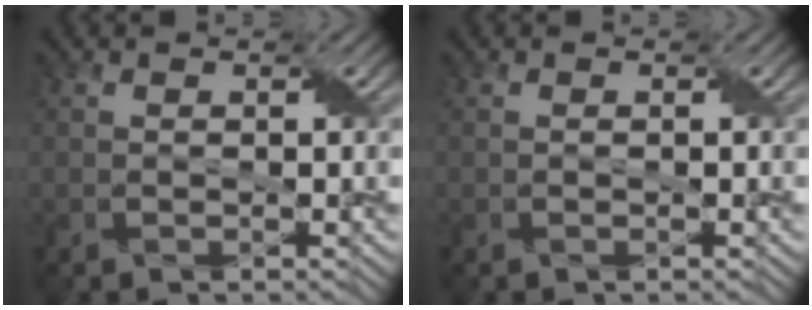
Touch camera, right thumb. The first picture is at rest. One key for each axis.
{"total": 0.0}